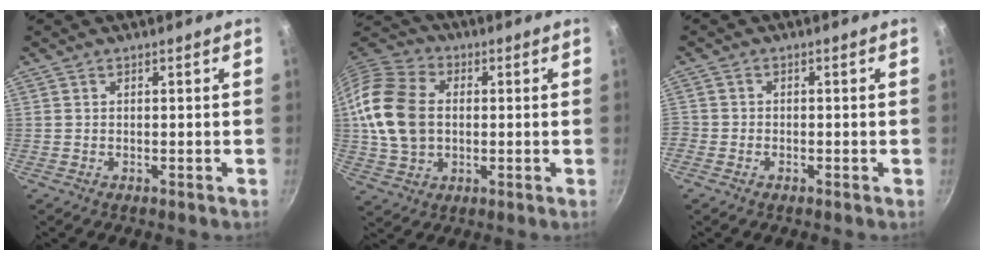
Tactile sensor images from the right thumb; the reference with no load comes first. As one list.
[{"total": 15.2, "force": [0.9, 11.2, 10.3], "torque": [-0.179, 0.014, 0.008]}, {"total": 1.8, "force": [-1.0, 1.3, 0.5], "torque": [-0.012, 0.006, -0.024]}]